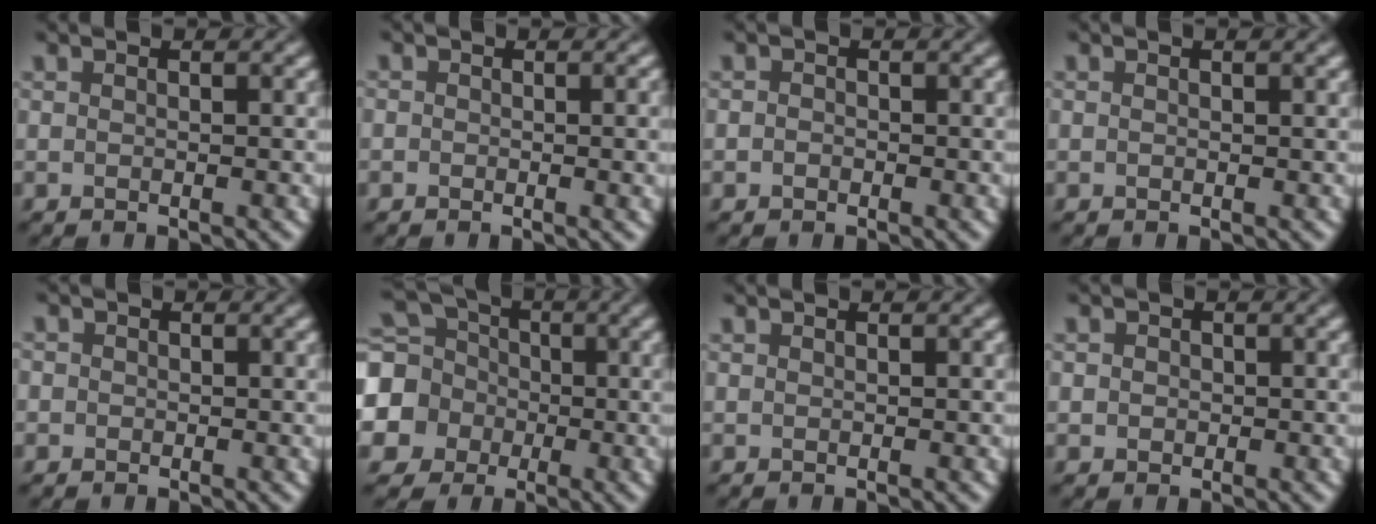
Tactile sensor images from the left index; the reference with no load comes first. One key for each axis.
{"total": 3.2, "fx": -0.3, "fy": 2.3, "fz": 2.2, "tx": 0.001, "ty": -0.004, "tz": -0.007}
{"total": 0.7, "fx": -0.2, "fy": 0.6, "fz": 0.3, "tx": -0.002, "ty": -0.004, "tz": -0.008}
{"total": 0.8, "fx": 0.5, "fy": 0.2, "fz": 0.6, "tx": -0.011, "ty": 0.001, "tz": 0.004}
{"total": 1.2, "fx": 0.2, "fy": 1.1, "fz": 0.2, "tx": 0.003, "ty": 0.001, "tz": -0.009}
{"total": 9.8, "fx": -0.4, "fy": 9.0, "fz": 3.9, "tx": -0.116, "ty": 0.004, "tz": -0.042}
{"total": 0.0}
{"total": 1.2, "fx": 0.2, "fy": 1.1, "fz": 0.4, "tx": 0.002, "ty": 0.001, "tz": 0.000}